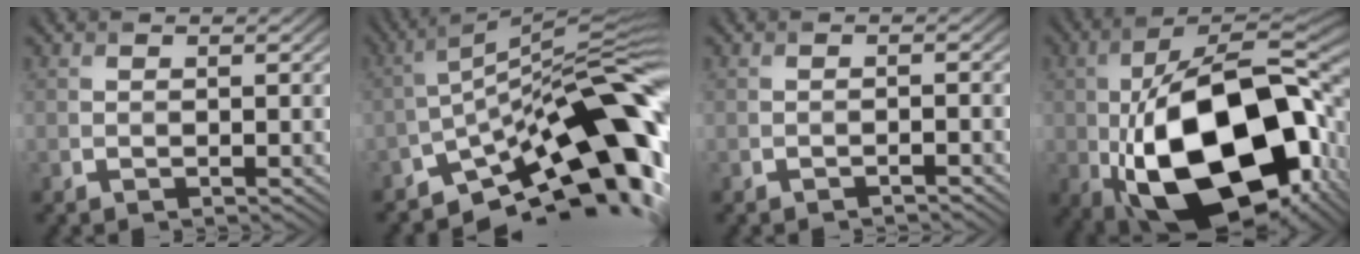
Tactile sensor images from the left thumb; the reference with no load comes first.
{"total": 17.1, "force": [-8.7, 5.9, 13.6], "torque": [-0.186, 0.012, -0.162]}
{"total": 0.6, "force": [-0.6, 0.0, 0.1], "torque": [0.000, 0.004, -0.013]}
{"total": 21.4, "force": [-5.1, 11.7, 17.2], "torque": [-0.322, -0.034, -0.071]}